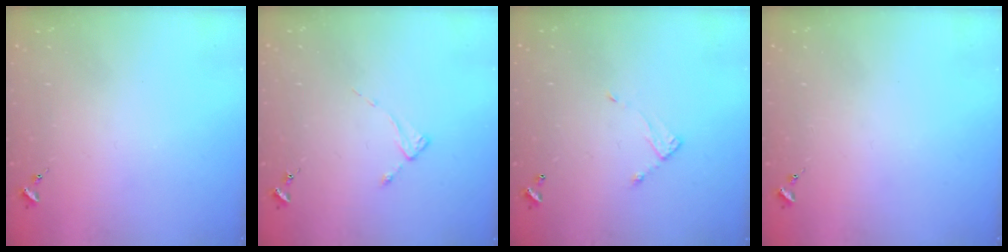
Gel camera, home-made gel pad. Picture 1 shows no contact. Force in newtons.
{"total": 2.0, "press": 2.0, "slide": 0.3}
{"total": 4.3, "press": 4.3, "slide": 0.2}
{"total": 0.0}